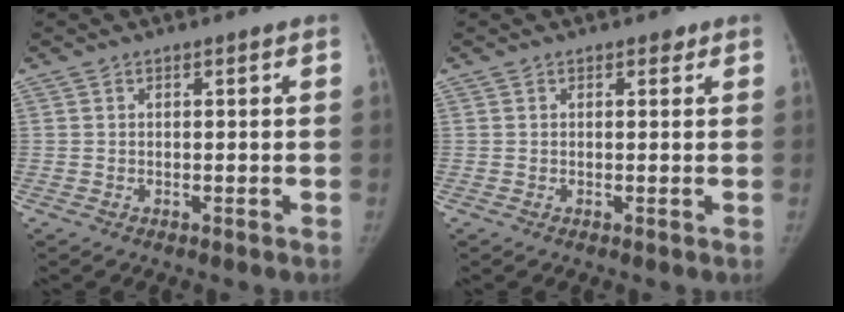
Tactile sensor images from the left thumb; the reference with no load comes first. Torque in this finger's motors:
{"motor_torque": [0.14, -0.02, 0.16, -0.29, -0.01]}